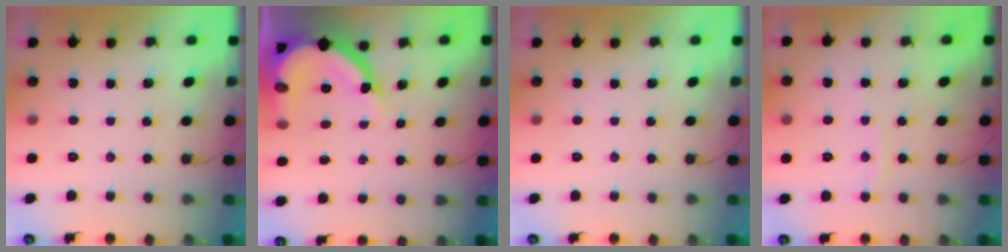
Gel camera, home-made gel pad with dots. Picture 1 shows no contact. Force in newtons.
{"total": 14.3, "press": 14.2, "slide": 1.5}
{"total": 0.0}
{"total": 2.8, "press": 2.7, "slide": 0.4}